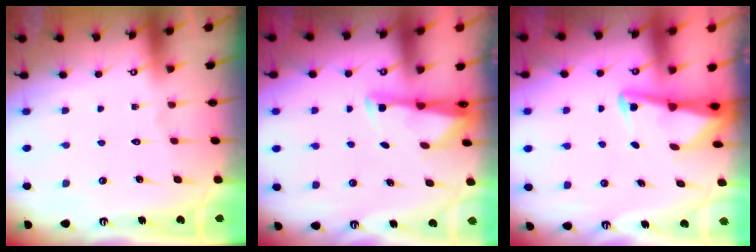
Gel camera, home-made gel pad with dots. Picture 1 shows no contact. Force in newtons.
{"total": 2.7, "press": 2.7, "slide": 0.4}
{"total": 3.3, "press": 3.3, "slide": 0.3}